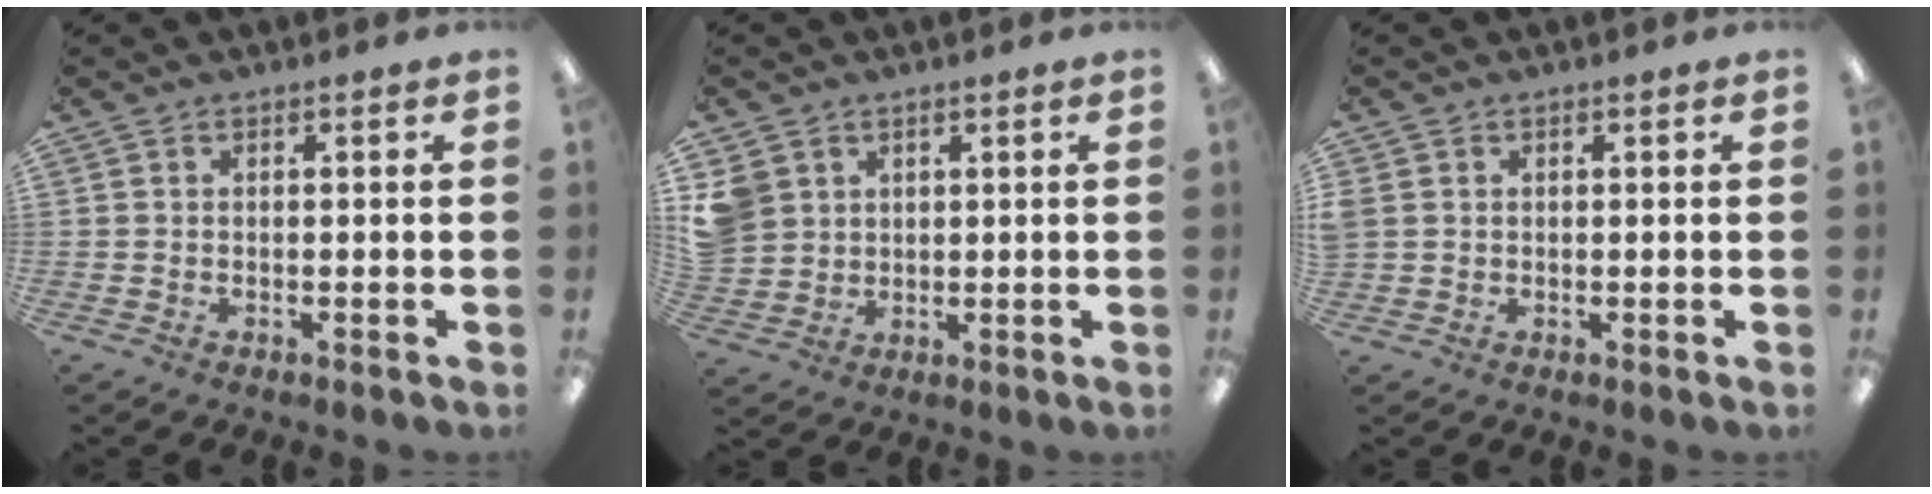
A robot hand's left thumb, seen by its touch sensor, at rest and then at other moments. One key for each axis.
{"total": 5.9, "fx": 2.5, "fy": 5.3, "fz": 1.0, "tx": -0.029, "ty": 0.005, "tz": 0.053}
{"total": 2.0, "fx": 0.5, "fy": 1.8, "fz": 0.6, "tx": -0.013, "ty": 0.002, "tz": 0.009}